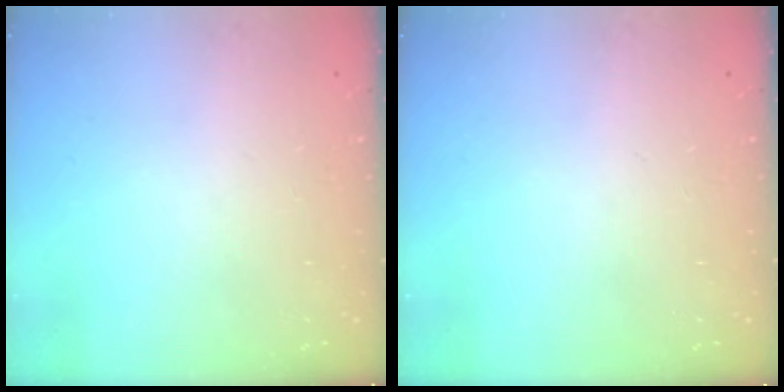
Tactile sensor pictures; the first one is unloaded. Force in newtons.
{"total": 0.0}